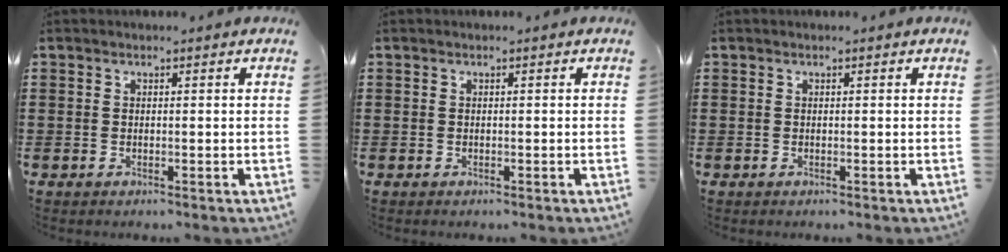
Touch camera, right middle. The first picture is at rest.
{"total": 0.0}
{"total": 0.0}